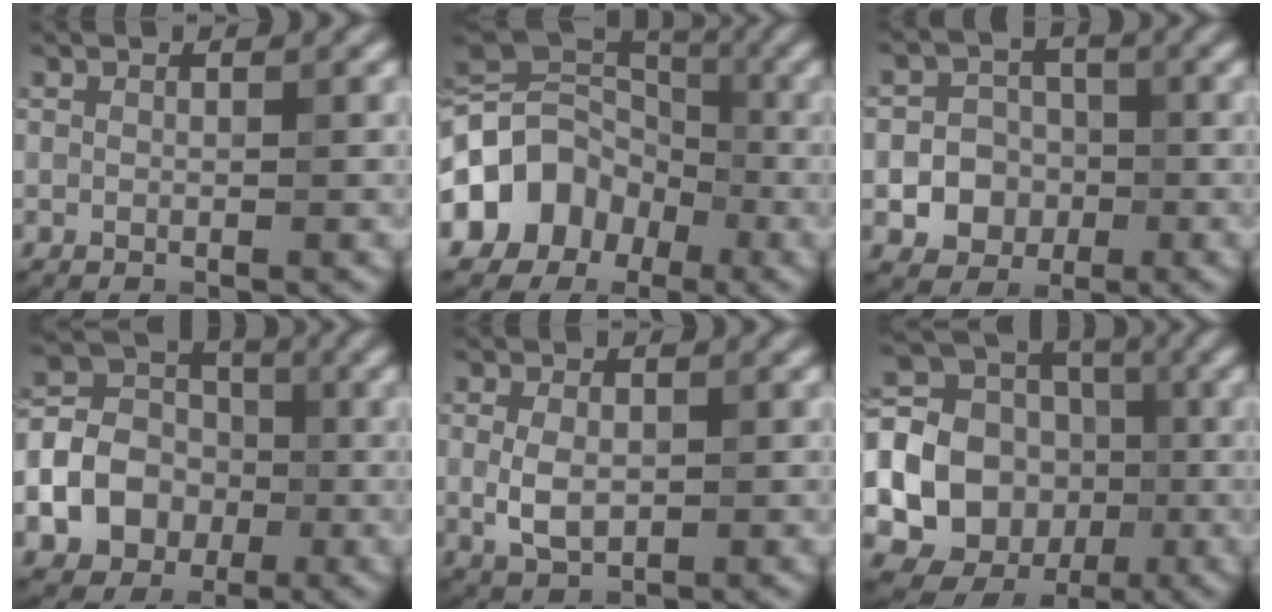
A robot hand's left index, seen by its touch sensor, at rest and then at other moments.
{"total": 11.3, "force": [-3.8, 9.0, 5.5], "torque": [-0.100, 0.012, -0.085]}
{"total": 6.2, "force": [-1.5, 5.6, 2.1], "torque": [-0.020, 0.013, -0.046]}
{"total": 12.4, "force": [-3.2, 10.7, 5.5], "torque": [-0.132, -0.006, -0.075]}
{"total": 3.1, "force": [-0.1, 1.9, 2.4], "torque": [-0.055, 0.001, -0.002]}
{"total": 16.8, "force": [-1.2, 15.2, 7.1], "torque": [-0.170, 0.004, -0.038]}